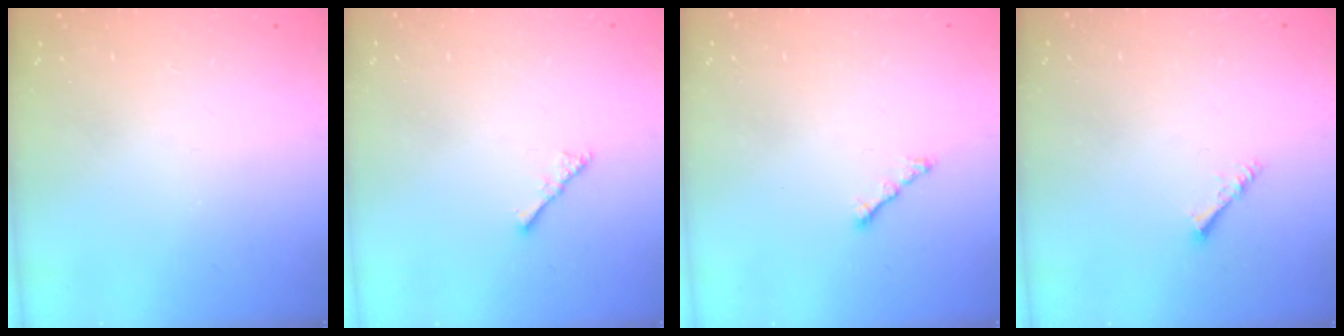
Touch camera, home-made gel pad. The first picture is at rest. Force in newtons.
{"total": 2.1, "press": 2.1, "slide": 0.5}
{"total": 2.3, "press": 2.2, "slide": 0.7}
{"total": 1.6, "press": 1.5, "slide": 0.3}